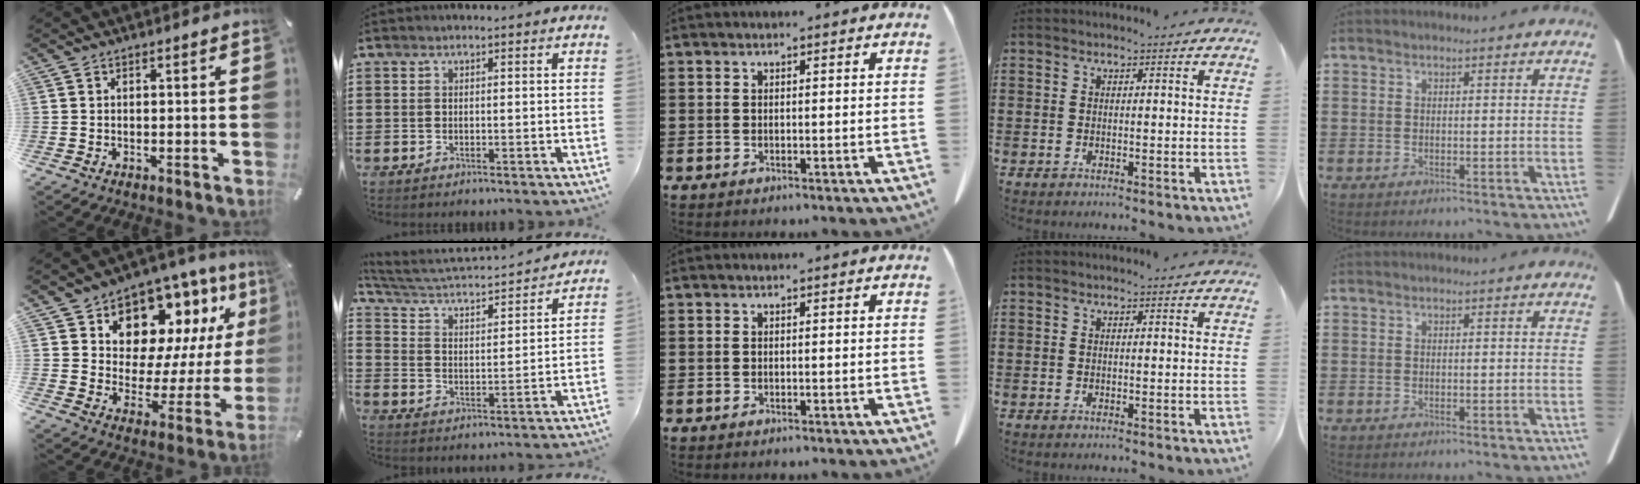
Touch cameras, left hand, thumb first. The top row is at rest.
{"thumb": {"total": 12.4, "force": [8.8, 8.0, 3.8], "torque": [-0.060, -0.092, 0.158]}, "index": {"total": 3.1, "force": [2.8, 0.5, 1.3], "torque": [-0.045, -0.031, 0.035]}}